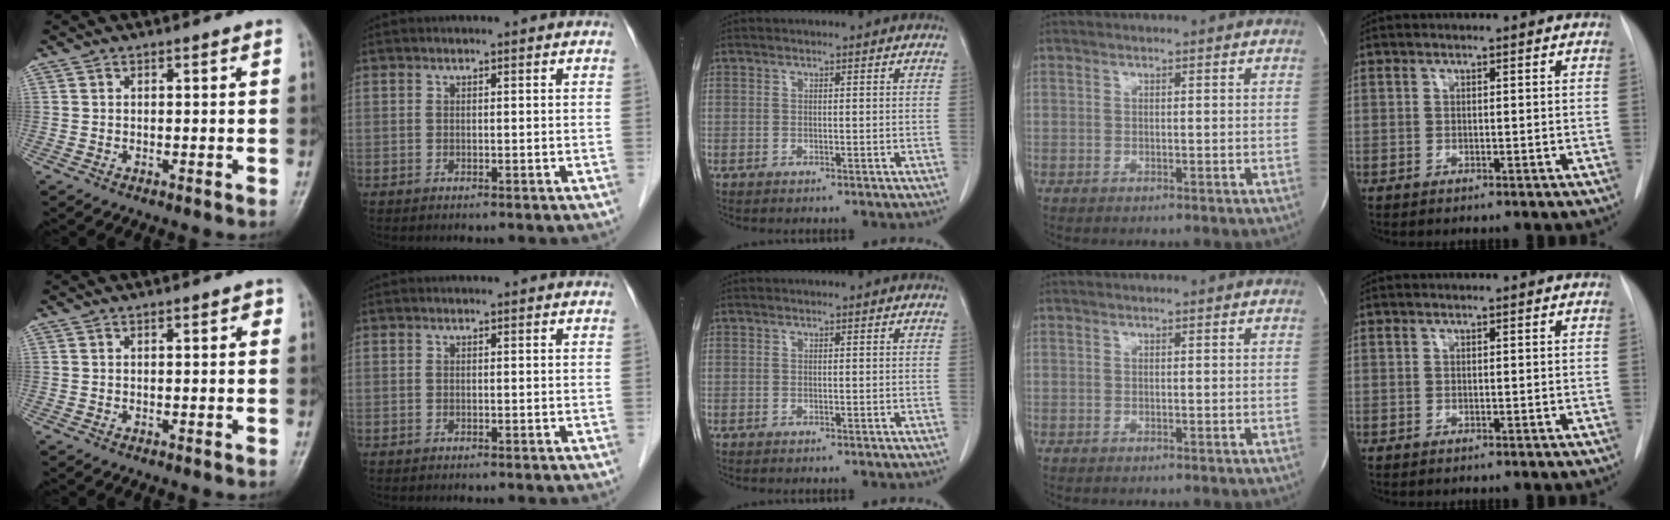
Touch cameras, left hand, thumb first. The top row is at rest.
{"thumb": {"total": 1.4, "force": [0.4, 0.6, 1.2], "torque": [-0.013, 0.002, 0.004]}, "index": {"total": 0.7, "force": [0.6, 0.1, 0.1], "torque": [-0.007, 0.008, 0.004]}}